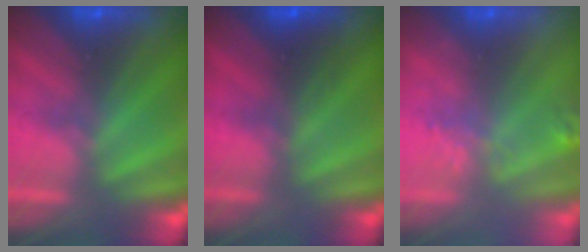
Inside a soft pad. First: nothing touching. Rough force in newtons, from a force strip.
{"total": 2.7}
{"total": 2.8}